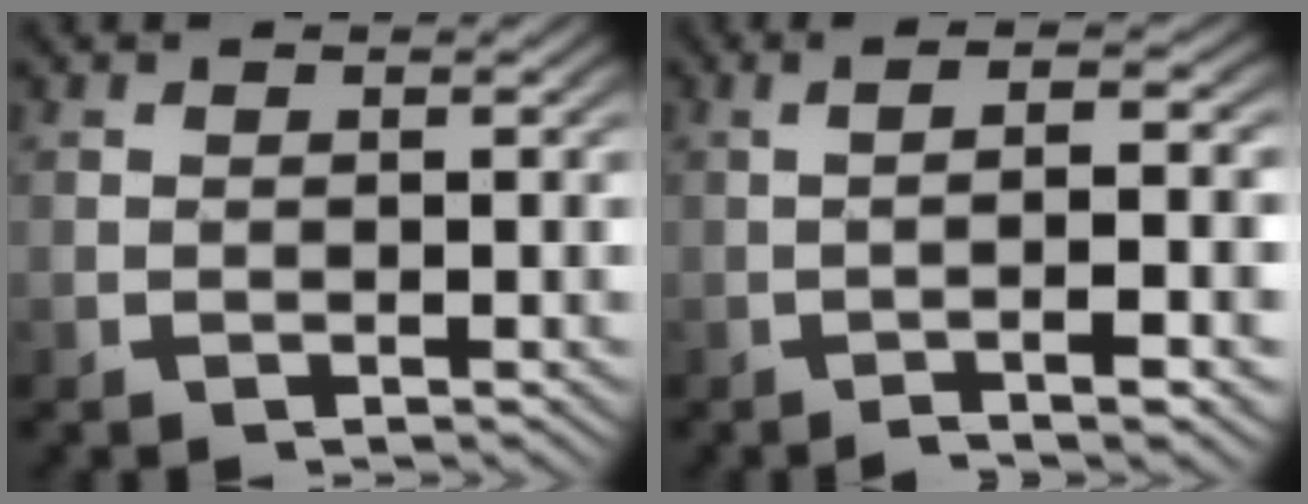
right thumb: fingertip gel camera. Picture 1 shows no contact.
{"total": 6.4, "force": [-1.2, 1.4, 6.1], "torque": [-0.092, 0.014, -0.022]}